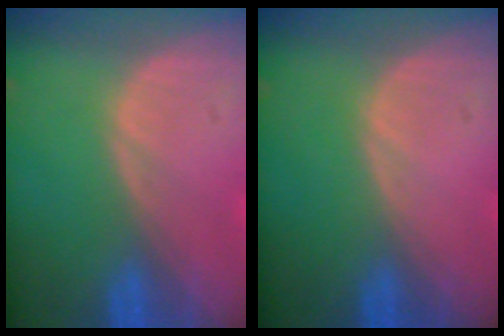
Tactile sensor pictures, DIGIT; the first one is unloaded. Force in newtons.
{"total": 0.0}